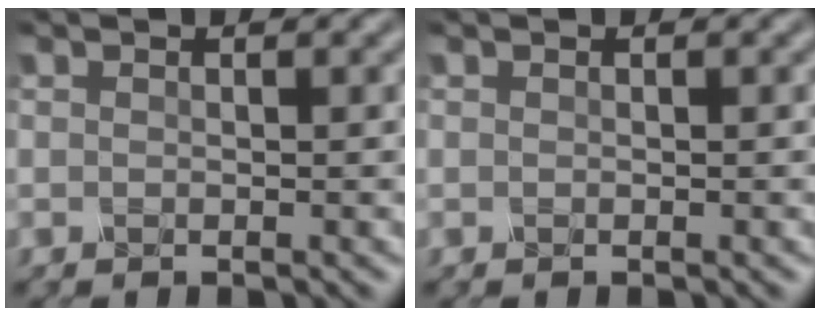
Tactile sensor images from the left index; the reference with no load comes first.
{"total": 0.0}